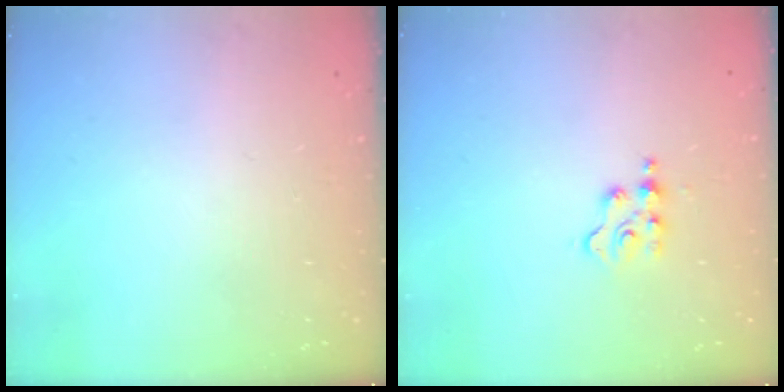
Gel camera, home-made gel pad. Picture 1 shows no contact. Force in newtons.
{"total": 3.3, "press": 3.2, "slide": 0.5}